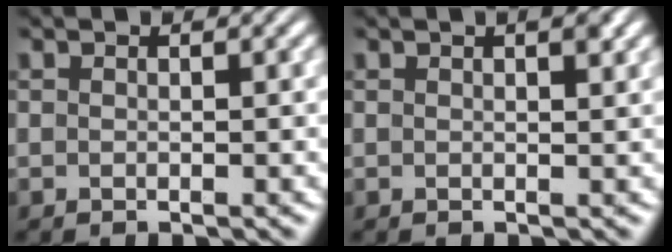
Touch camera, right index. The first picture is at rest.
{"total": 1.4, "force": [0.8, 0.0, 1.2], "torque": [-0.010, 0.002, 0.011]}